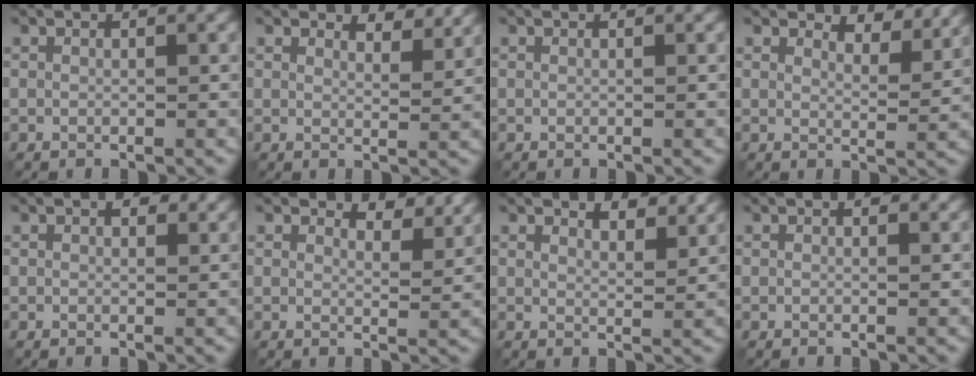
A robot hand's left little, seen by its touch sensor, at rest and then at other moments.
{"total": 3.5, "force": [3.2, 0.9, 1.2], "torque": [-0.023, -0.002, 0.040]}
{"total": 0.0}
{"total": 4.2, "force": [3.7, 1.2, 1.5], "torque": [-0.033, -0.004, 0.046]}
{"total": 1.4, "force": [0.7, 0.7, 0.9], "torque": [-0.009, -0.001, 0.012]}
{"total": 3.6, "force": [3.2, 1.0, 1.3], "torque": [-0.026, -0.005, 0.040]}
{"total": 3.5, "force": [3.0, 1.0, 1.5], "torque": [-0.031, -0.002, 0.042]}
{"total": 0.8, "force": [0.5, 0.4, 0.5], "torque": [-0.006, -0.001, 0.008]}